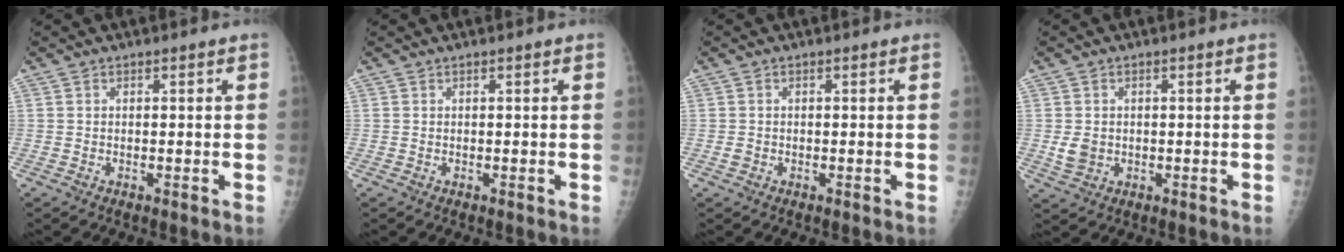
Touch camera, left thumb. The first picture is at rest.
{"total": 0.0}
{"total": 1.1, "force": [-0.2, 1.0, 0.4], "torque": [-0.007, 0.001, -0.003]}
{"total": 3.7, "force": [-0.2, 3.1, 2.0], "torque": [-0.031, -0.001, 0.004]}